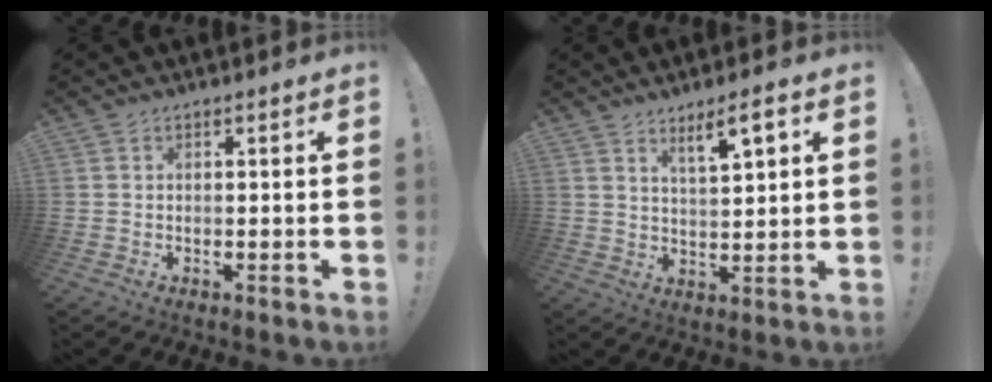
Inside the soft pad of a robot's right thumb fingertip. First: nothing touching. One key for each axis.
{"total": 6.7, "fx": 4.1, "fy": 0.9, "fz": 5.3, "tx": -0.076, "ty": -0.025, "tz": 0.062}